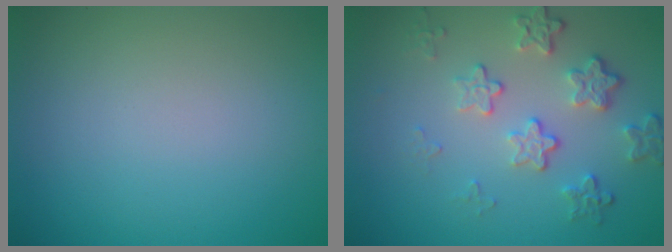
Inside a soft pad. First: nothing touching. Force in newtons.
{"total": 4.0, "press": 3.0, "slide": 2.6}